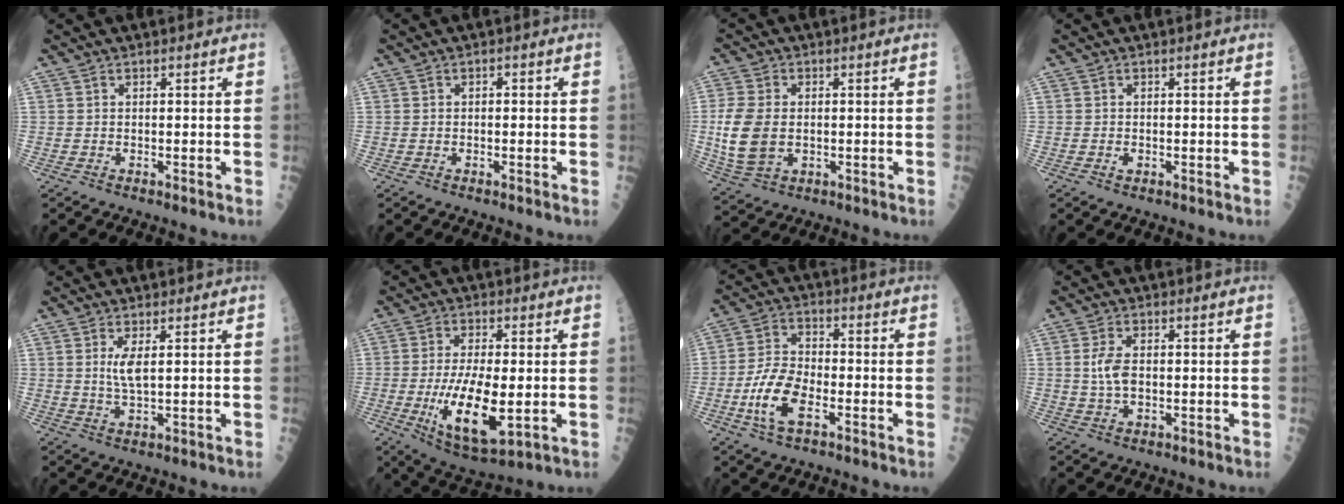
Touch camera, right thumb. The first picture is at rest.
{"total": 0.9, "force": [0.1, 0.5, 0.7], "torque": [-0.009, 0.002, 0.001]}
{"total": 10.1, "force": [-0.5, 6.7, 7.5], "torque": [-0.161, -0.001, -0.005]}
{"total": 0.6, "force": [-0.2, 0.5, 0.3], "torque": [0.000, 0.002, -0.003]}
{"total": 3.5, "force": [0.9, 0.8, 3.2], "torque": [-0.069, -0.013, 0.021]}
{"total": 14.6, "force": [-2.7, 5.3, 13.3], "torque": [-0.237, -0.016, -0.036]}
{"total": 9.8, "force": [-3.6, 4.8, 7.8], "torque": [-0.156, 0.019, -0.072]}
{"total": 4.8, "force": [0.1, 2.5, 4.1], "torque": [-0.082, 0.000, 0.004]}